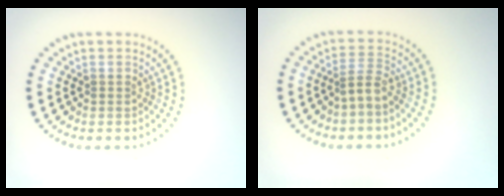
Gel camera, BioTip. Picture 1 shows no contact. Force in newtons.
{"total": 1.7, "press": 1.2, "slide": 1.3}